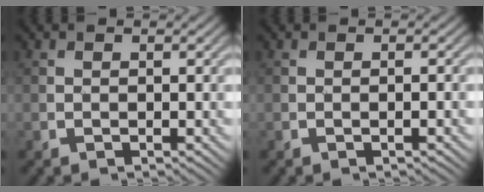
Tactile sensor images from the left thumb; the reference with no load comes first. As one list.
[{"total": 0.7, "force": [-0.3, 0.0, 0.7], "torque": [-0.012, 0.001, -0.005]}]